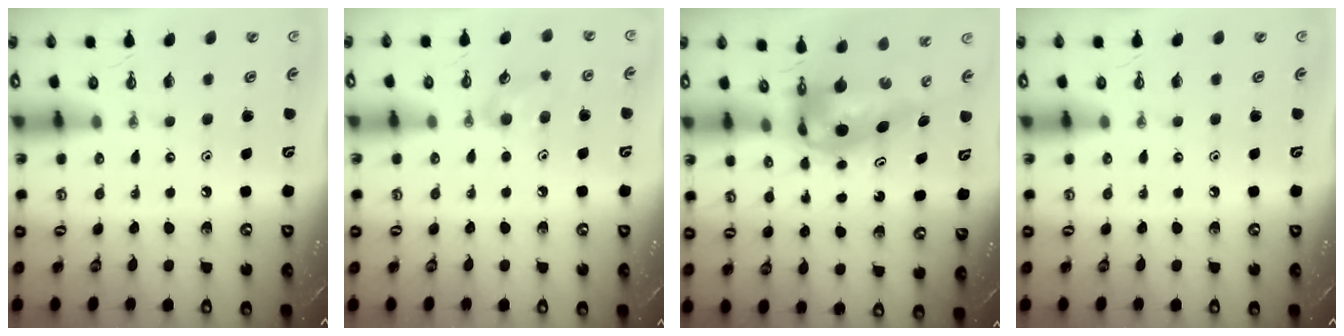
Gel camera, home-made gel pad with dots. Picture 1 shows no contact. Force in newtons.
{"total": 7.3, "press": 7.2, "slide": 1.2}
{"total": 8.3, "press": 7.0, "slide": 4.4}
{"total": 0.0}